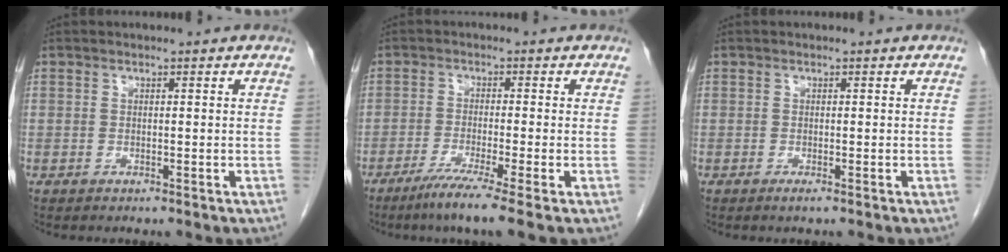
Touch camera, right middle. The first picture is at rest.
{"total": 6.9, "force": [-4.5, -1.1, 5.1], "torque": [-0.088, -0.022, -0.080]}
{"total": 0.6, "force": [-0.3, -0.1, 0.5], "torque": [-0.009, -0.002, -0.005]}